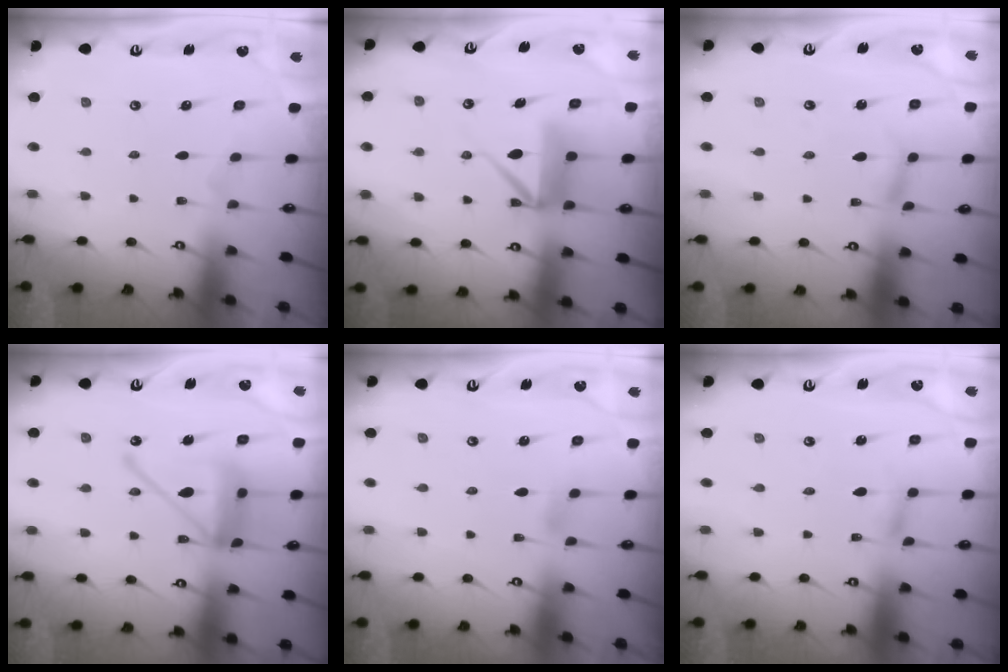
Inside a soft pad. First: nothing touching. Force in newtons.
{"total": 9.6, "press": 9.5, "slide": 0.9}
{"total": 4.2, "press": 4.2, "slide": 0.3}
{"total": 16.1, "press": 16.0, "slide": 1.7}
{"total": 2.8, "press": 2.8, "slide": 0.2}
{"total": 2.9, "press": 2.9, "slide": 0.1}